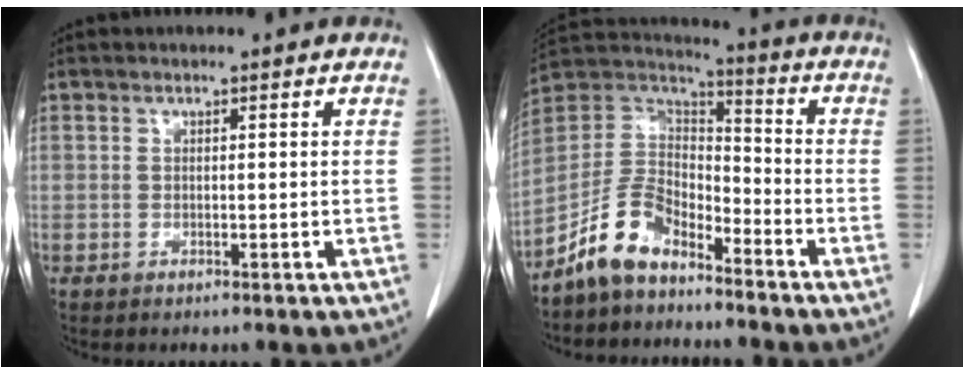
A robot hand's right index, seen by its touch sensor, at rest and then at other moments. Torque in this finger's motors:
{"motor_torque": [-0.04, 0.00, -0.06, -0.08]}